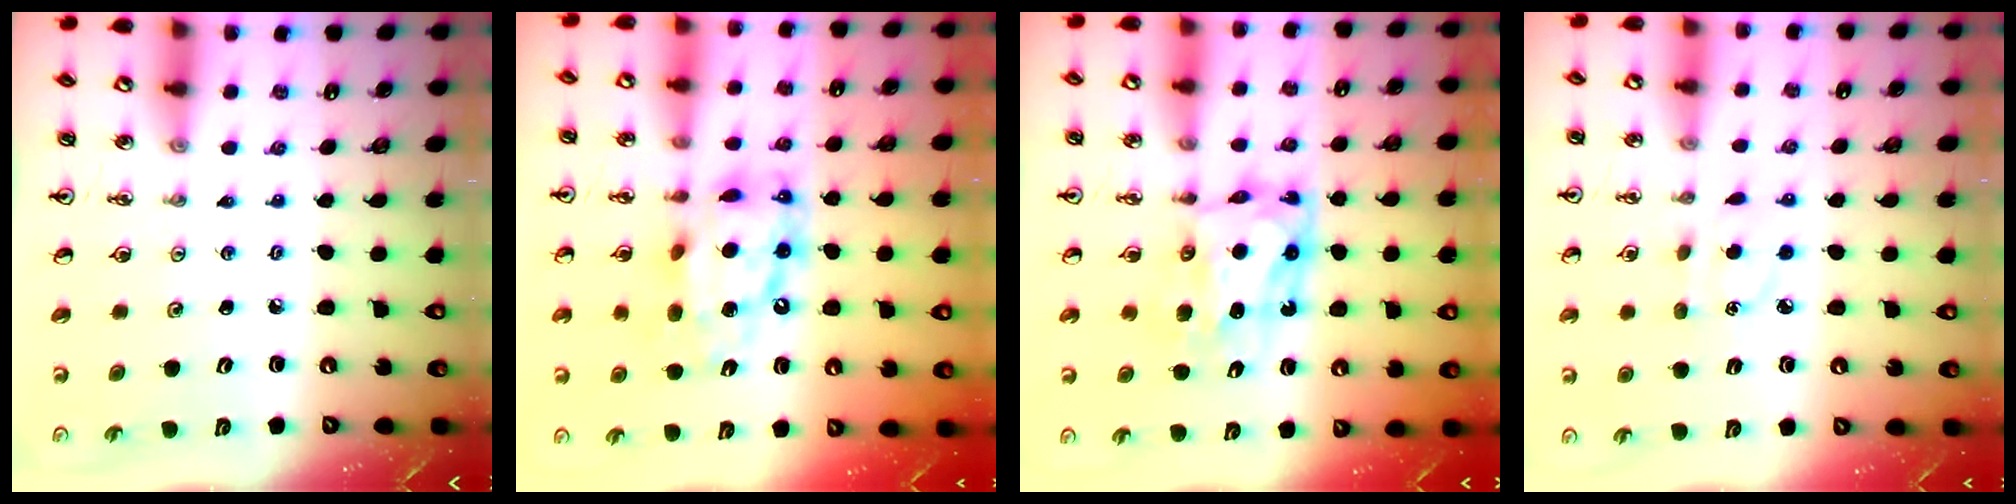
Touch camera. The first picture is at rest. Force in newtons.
{"total": 13.9, "press": 13.9, "slide": 1.1}
{"total": 7.7, "press": 7.7, "slide": 0.2}
{"total": 3.5, "press": 3.5, "slide": 0.5}